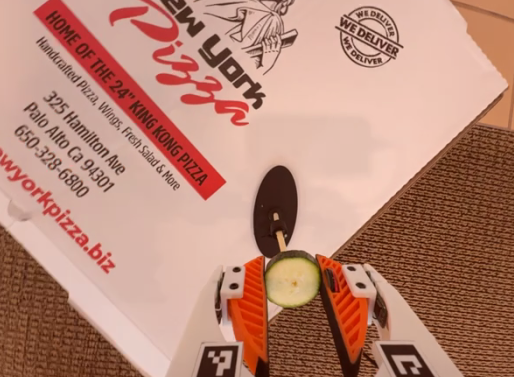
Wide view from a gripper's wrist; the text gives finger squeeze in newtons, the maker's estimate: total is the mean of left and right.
{"total": 8.0, "left": 8.1, "right": 7.9}